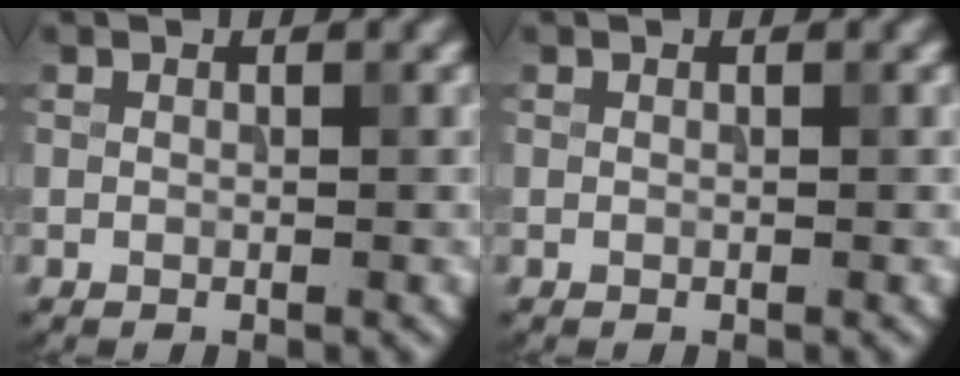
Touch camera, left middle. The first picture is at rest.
{"total": 0.0}